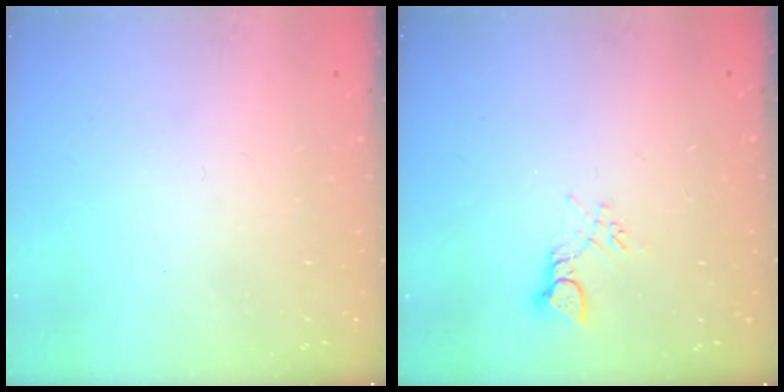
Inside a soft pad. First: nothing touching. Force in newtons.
{"total": 2.9, "press": 2.8, "slide": 0.5}